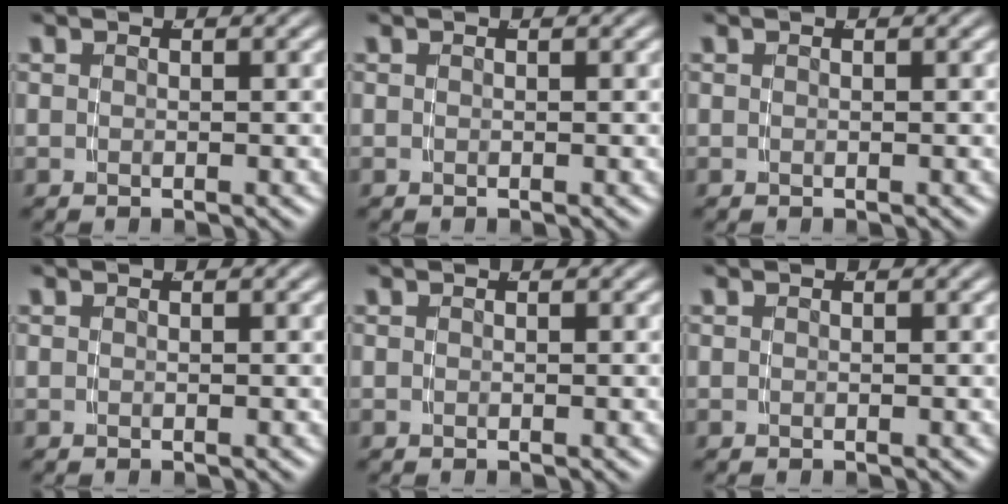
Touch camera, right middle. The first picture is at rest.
{"total": 0.0}
{"total": 0.0}
{"total": 0.0}
{"total": 0.0}
{"total": 1.2, "force": [-0.2, -1.2, -0.3], "torque": [0.015, -0.009, 0.005]}